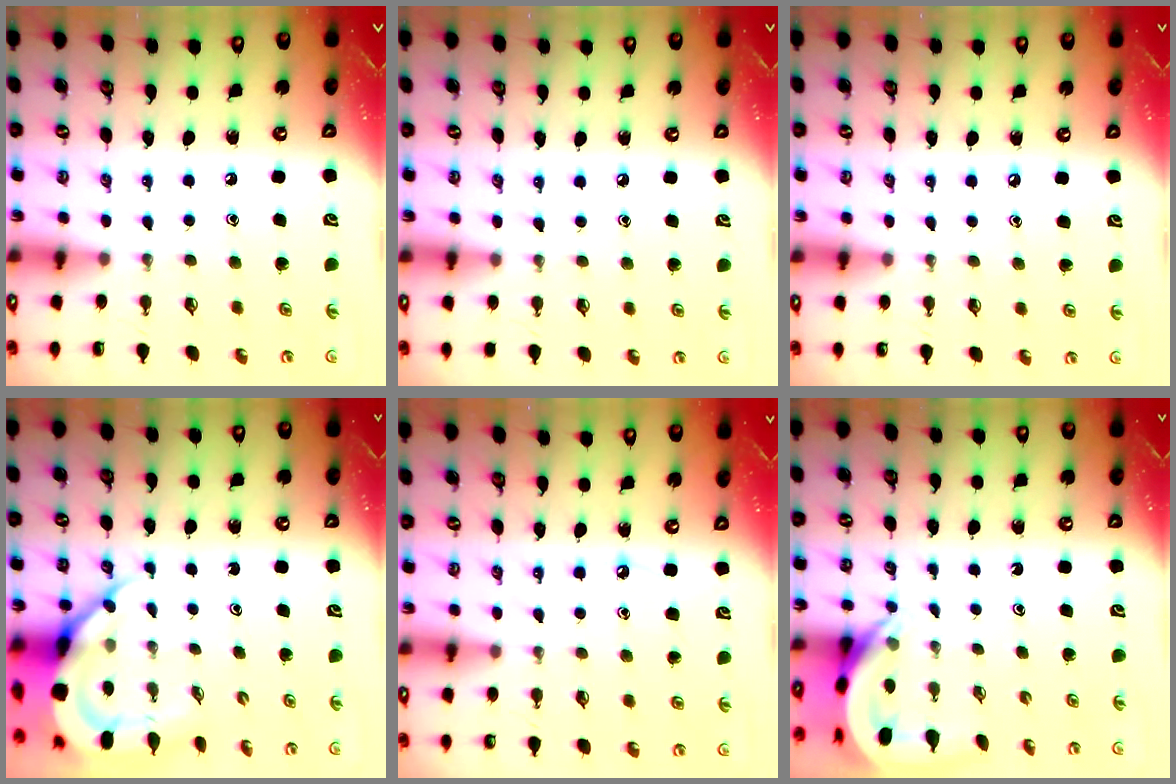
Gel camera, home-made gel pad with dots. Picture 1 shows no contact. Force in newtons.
{"total": 3.5, "press": 3.5, "slide": 0.6}
{"total": 2.4, "press": 2.4, "slide": 0.3}
{"total": 9.7, "press": 9.6, "slide": 1.2}
{"total": 4.4, "press": 4.4, "slide": 0.5}
{"total": 4.6, "press": 4.6, "slide": 0.5}